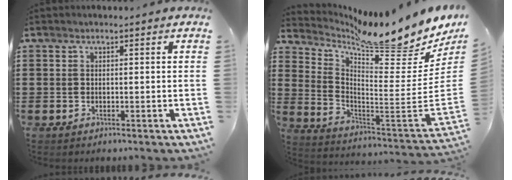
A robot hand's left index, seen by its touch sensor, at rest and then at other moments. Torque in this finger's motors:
{"motor_torque": [0.58, -0.15, 0.04, 0.05]}